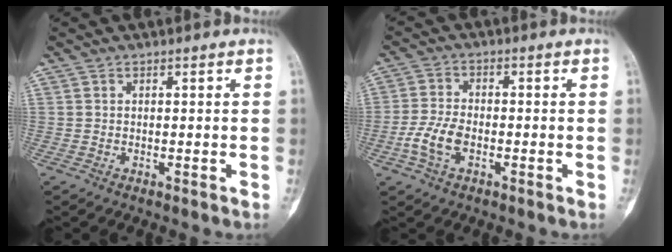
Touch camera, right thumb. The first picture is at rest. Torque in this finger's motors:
{"motor_torque": [0.78, 0.52, 0.89, -0.42, 0.06]}